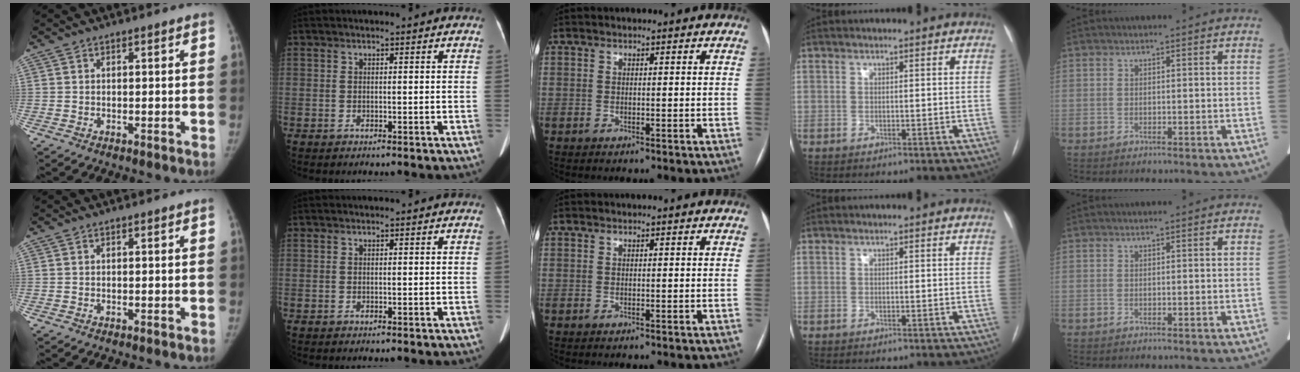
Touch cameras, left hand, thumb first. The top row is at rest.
{}